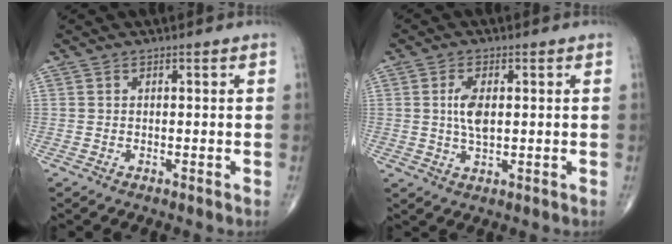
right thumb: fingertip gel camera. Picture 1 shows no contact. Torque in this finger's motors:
{"motor_torque": [0.93, 1.10, 0.72, -0.07, 0.03]}